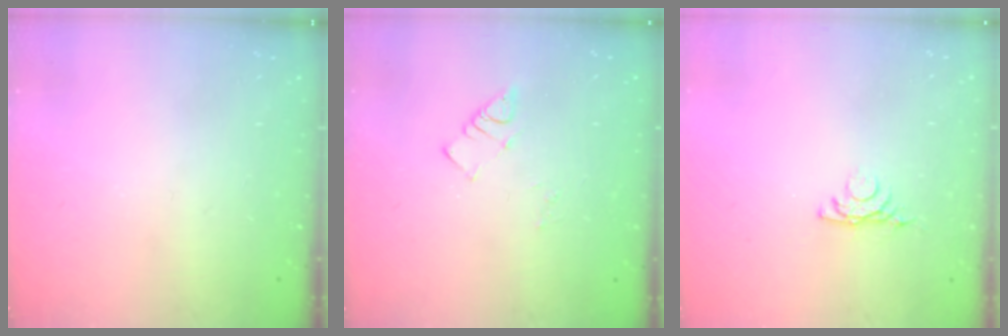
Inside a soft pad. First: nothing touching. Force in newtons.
{"total": 4.1, "press": 4.0, "slide": 0.7}
{"total": 4.3, "press": 4.2, "slide": 0.8}